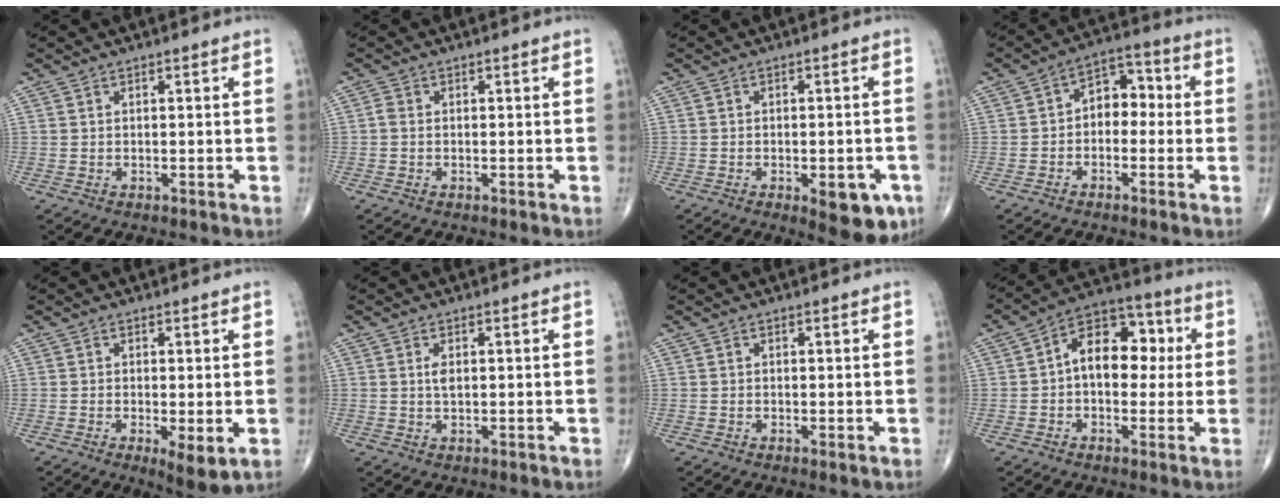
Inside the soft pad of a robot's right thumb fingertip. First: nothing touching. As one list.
[{"total": 1.0, "force": [-0.2, 0.8, 0.7], "torque": [-0.011, 0.000, -0.006]}, {"total": 8.4, "force": [-3.4, 3.5, 6.8], "torque": [-0.063, 0.005, -0.035]}, {"total": 7.1, "force": [-0.6, 5.0, 5.0], "torque": [-0.042, 0.035, -0.027]}, {"total": 5.2, "force": [-1.2, 1.6, 4.8], "torque": [-0.079, -0.018, -0.019]}, {"total": 1.9, "force": [0.4, 0.9, 1.6], "torque": [-0.027, -0.002, 0.008]}, {"total": 0.5, "force": [-0.1, 0.1, 0.5], "torque": [-0.012, -0.004, -0.003]}, {"total": 13.2, "force": [1.2, 8.5, 10.1], "torque": [-0.113, 0.033, 0.006]}]